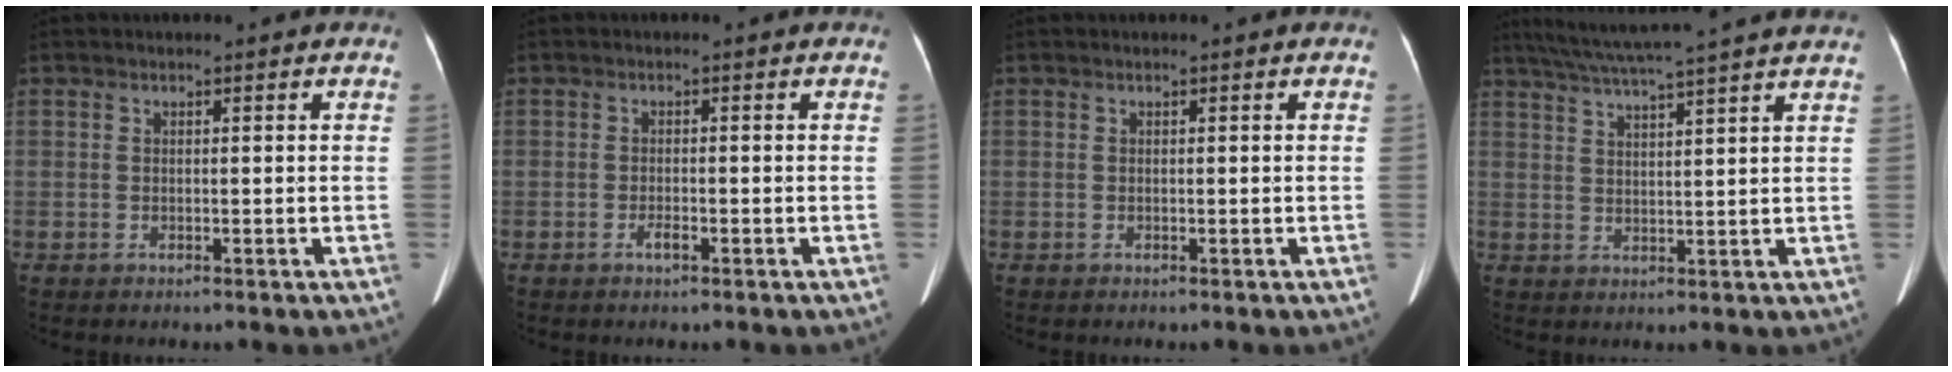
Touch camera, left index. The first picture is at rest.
{"total": 1.2, "force": [-0.9, 0.2, 0.7], "torque": [-0.018, -0.004, -0.015]}
{"total": 0.0}
{"total": 15.2, "force": [13.1, -1.1, 7.6], "torque": [-0.138, 0.021, 0.175]}